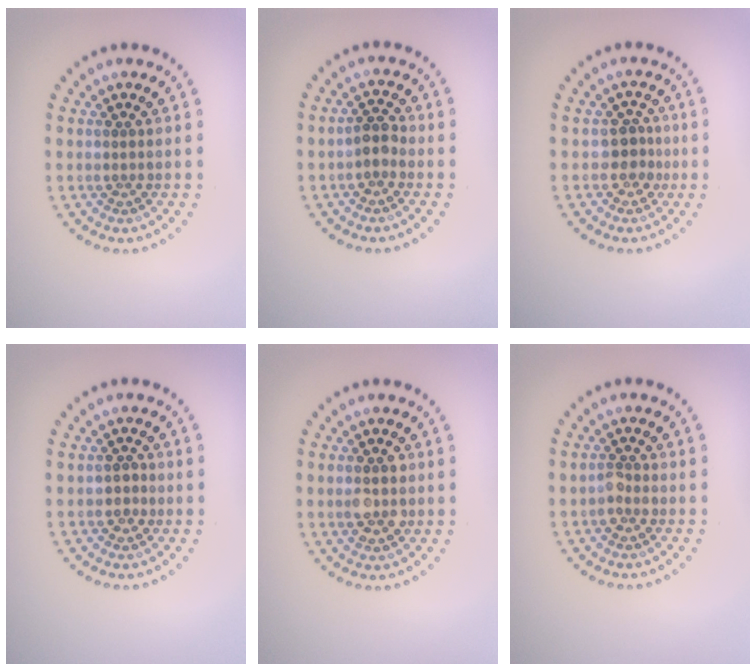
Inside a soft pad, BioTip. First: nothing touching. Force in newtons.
{"total": 1.5, "press": 1.4, "slide": 0.5}
{"total": 2.0, "press": 1.5, "slide": 1.3}
{"total": 0.9, "press": 0.7, "slide": 0.6}
{"total": 2.2, "press": 2.2, "slide": 0.2}
{"total": 1.1, "press": 1.0, "slide": 0.3}